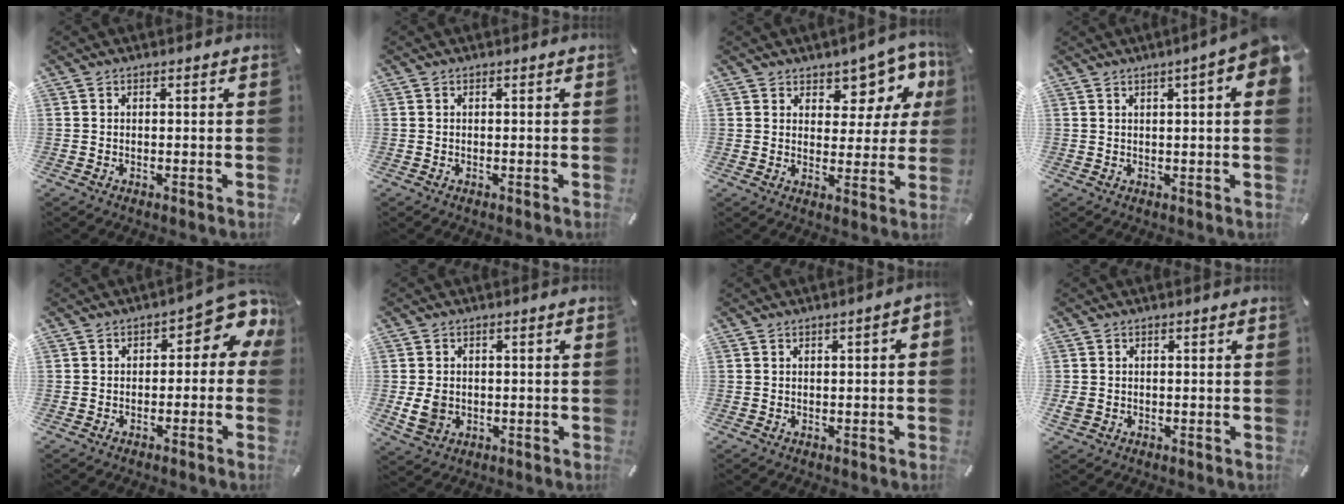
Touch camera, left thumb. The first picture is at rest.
{"total": 0.0}
{"total": 9.0, "force": [5.7, 5.7, 4.0], "torque": [-0.043, -0.051, 0.098]}
{"total": 6.3, "force": [2.7, 0.7, 5.7], "torque": [-0.092, -0.009, 0.044]}
{"total": 6.9, "force": [2.4, 3.9, 5.2], "torque": [-0.058, -0.025, 0.032]}
{"total": 4.8, "force": [-0.6, 3.9, 2.6], "torque": [-0.057, -0.002, -0.014]}
{"total": 2.0, "force": [-0.2, 0.7, 1.9], "torque": [-0.031, 0.004, -0.004]}
{"total": 1.5, "force": [-0.2, 1.3, 0.6], "torque": [-0.012, 0.003, -0.005]}